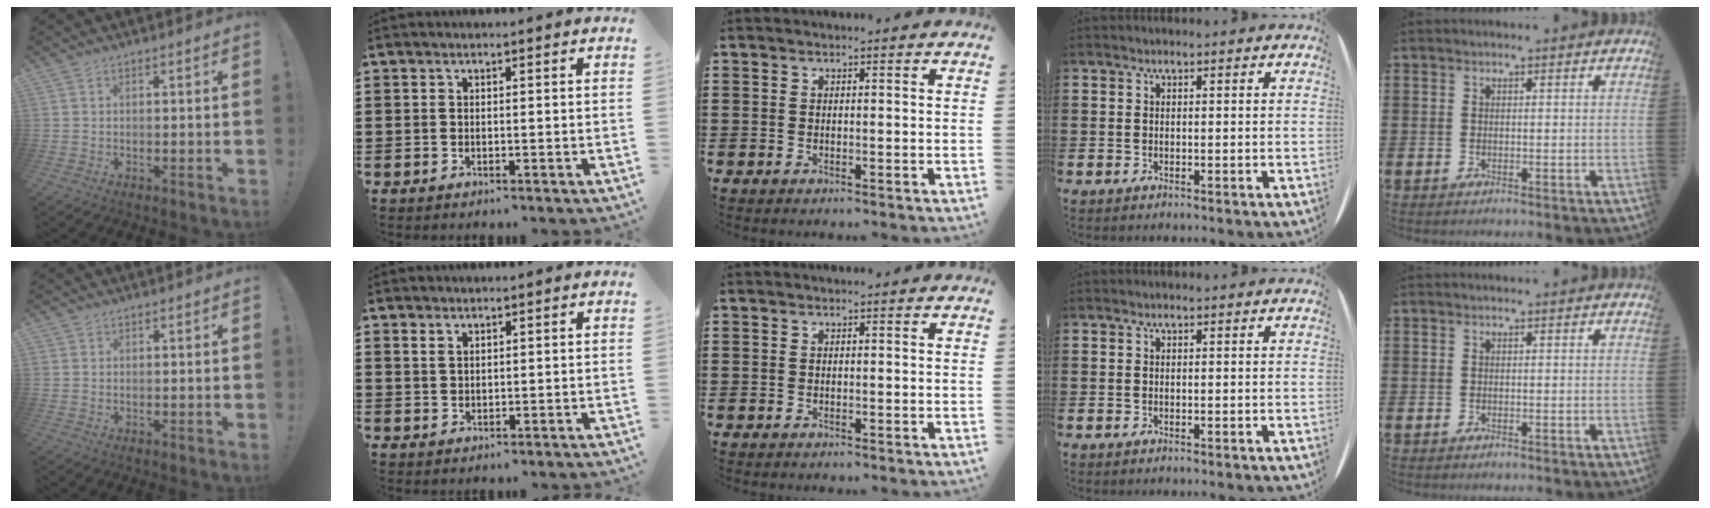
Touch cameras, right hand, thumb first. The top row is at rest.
{"thumb": {"total": 0.5, "force": [0.4, 0.4, 0.0], "torque": [0.002, 0.000, 0.008]}, "index": {"total": 1.2, "force": [1.0, 0.6, 0.4], "torque": [-0.010, 0.001, 0.020]}}